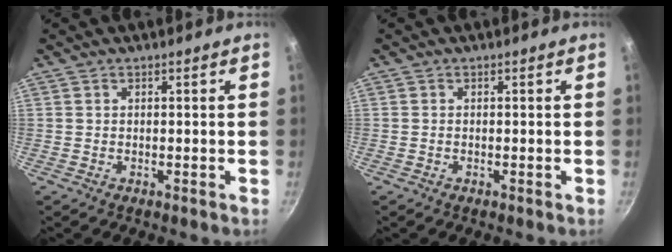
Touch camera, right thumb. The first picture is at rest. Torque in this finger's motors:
{"motor_torque": [0.26, 0.06, -0.01, 0.50, -0.02]}